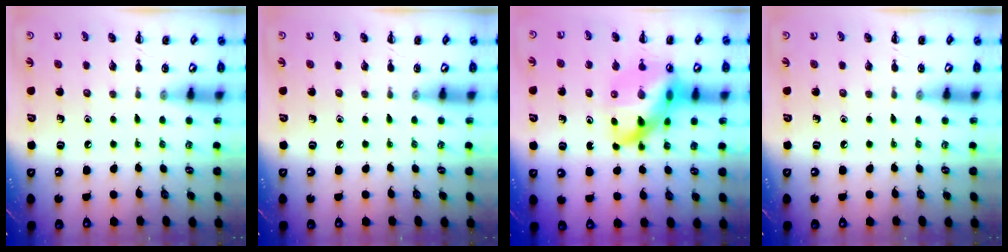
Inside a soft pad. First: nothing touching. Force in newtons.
{"total": 0.0}
{"total": 16.9, "press": 16.3, "slide": 4.2}
{"total": 0.0}